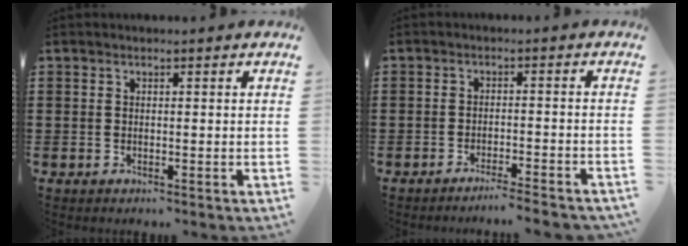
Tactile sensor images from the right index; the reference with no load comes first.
{"total": 2.9, "force": [-2.7, -0.6, 0.9], "torque": [-0.018, -0.007, -0.054]}